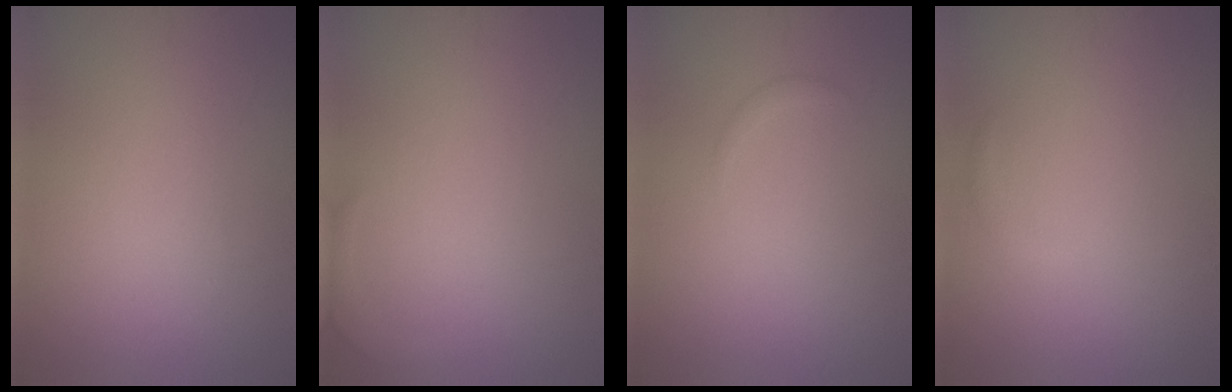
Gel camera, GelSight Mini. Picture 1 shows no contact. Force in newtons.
{"total": 1.6, "press": 1.6, "slide": 0.3}
{"total": 0.5, "press": 0.5, "slide": 0.0}
{"total": 0.6, "press": 0.6, "slide": 0.1}